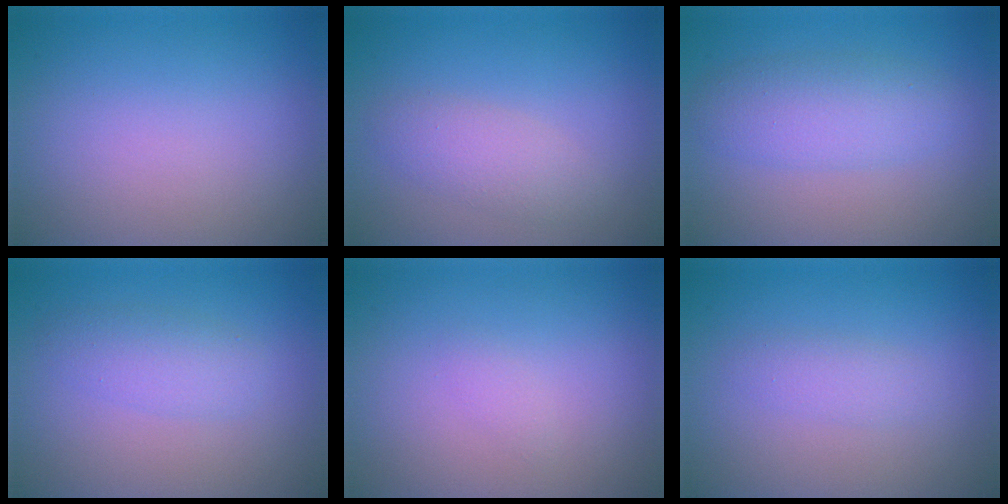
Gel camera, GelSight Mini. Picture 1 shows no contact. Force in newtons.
{"total": 2.4, "press": 2.4, "slide": 0.2}
{"total": 3.8, "press": 3.8, "slide": 0.1}
{"total": 2.4, "press": 2.4, "slide": 0.0}
{"total": 0.6, "press": 0.6, "slide": 0.1}
{"total": 1.5, "press": 1.5, "slide": 0.0}